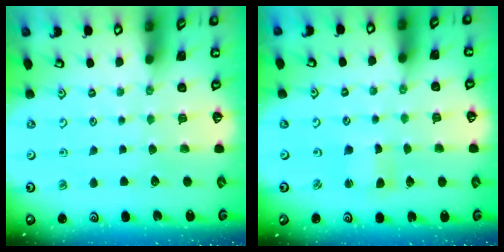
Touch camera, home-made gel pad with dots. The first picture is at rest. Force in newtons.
{"total": 1.8, "press": 1.8, "slide": 0.3}